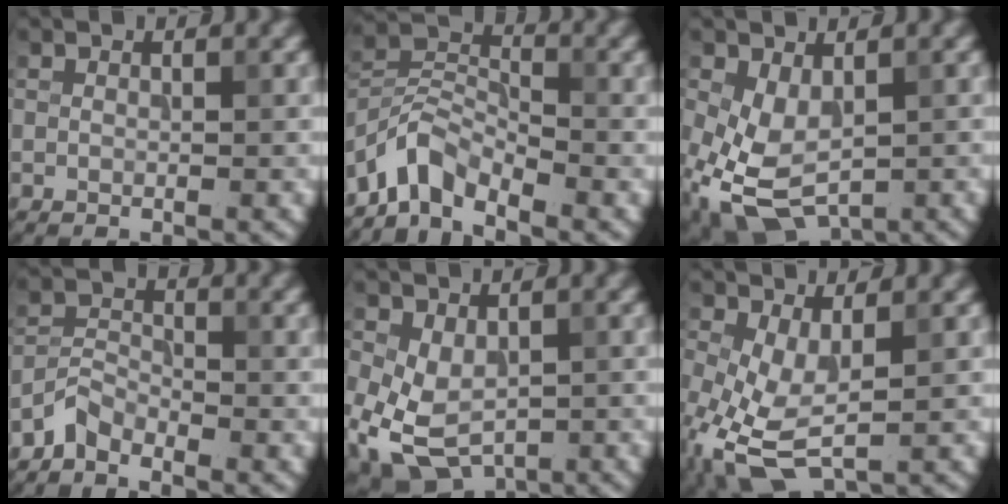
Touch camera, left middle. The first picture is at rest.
{"total": 4.3, "force": [-3.9, 1.3, 1.2], "torque": [-0.020, 0.006, -0.080]}
{"total": 6.2, "force": [-2.2, 3.6, 4.6], "torque": [-0.119, -0.009, -0.027]}
{"total": 2.4, "force": [-2.4, 0.4, 0.0], "torque": [-0.004, 0.005, -0.049]}
{"total": 6.3, "force": [-2.3, 3.7, 4.5], "torque": [-0.107, -0.020, -0.023]}
{"total": 5.4, "force": [-1.9, 2.4, 4.4], "torque": [-0.121, -0.012, -0.029]}